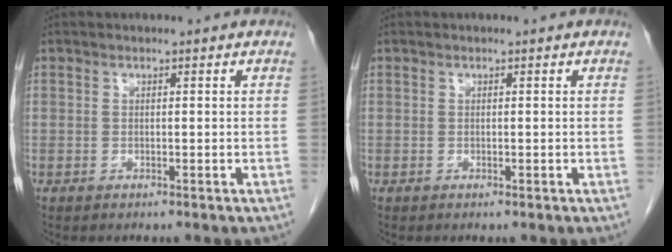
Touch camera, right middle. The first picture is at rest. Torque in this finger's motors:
{"motor_torque": [0.24, -0.14, -0.06, -0.01]}